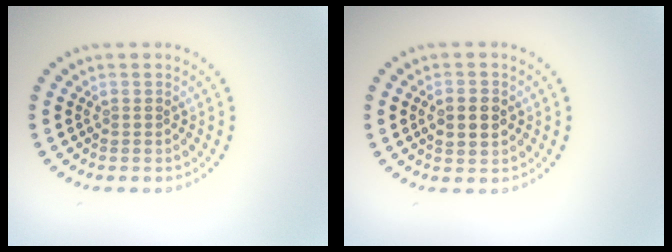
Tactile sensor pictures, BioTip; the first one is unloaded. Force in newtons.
{"total": 3.2, "press": 3.2, "slide": 0.0}